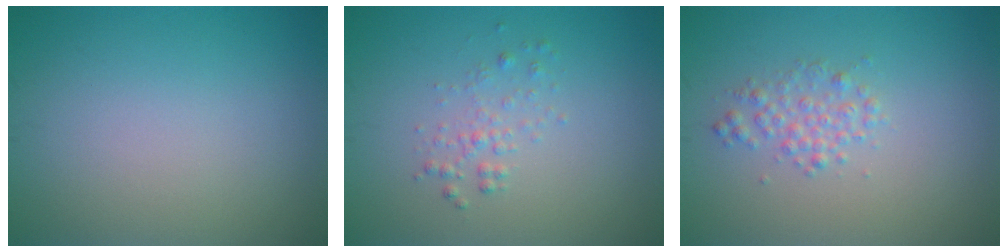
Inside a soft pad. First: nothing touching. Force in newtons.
{"total": 1.3, "press": 1.3, "slide": 0.1}
{"total": 1.9, "press": 1.9, "slide": 0.0}